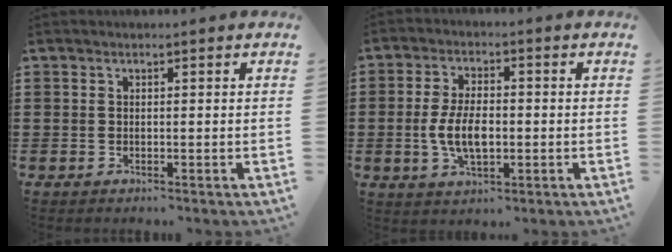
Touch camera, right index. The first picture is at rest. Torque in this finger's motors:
{"motor_torque": [1.53, -0.61, 0.91, 0.20]}